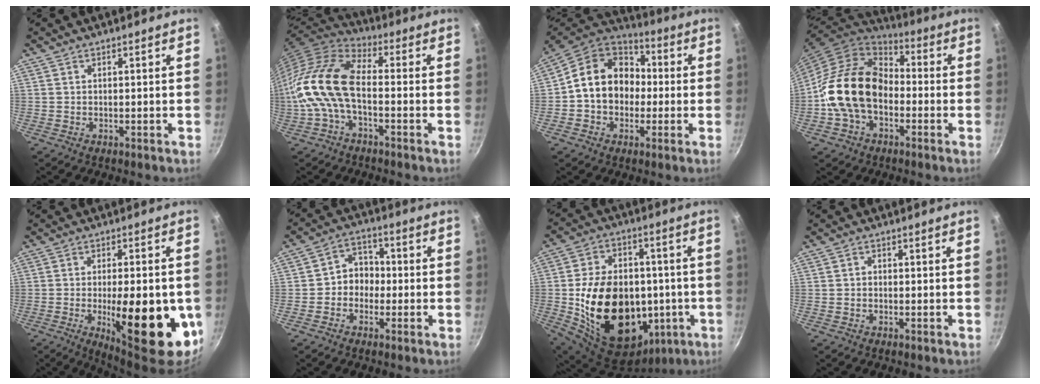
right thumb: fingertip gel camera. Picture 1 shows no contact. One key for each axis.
{"total": 15.5, "fx": -2.9, "fy": 8.2, "fz": 12.8, "tx": -0.250, "ty": 0.037, "tz": -0.074}
{"total": 16.4, "fx": 0.0, "fy": 13.4, "fz": 9.4, "tx": -0.121, "ty": 0.043, "tz": -0.015}
{"total": 17.6, "fx": -2.8, "fy": 12.6, "fz": 11.9, "tx": -0.181, "ty": 0.043, "tz": -0.065}
{"total": 20.6, "fx": -4.9, "fy": 7.1, "fz": 18.6, "tx": -0.236, "ty": 0.004, "tz": -0.058}
{"total": 6.3, "fx": -1.1, "fy": 5.4, "fz": 3.1, "tx": -0.007, "ty": 0.025, "tz": -0.031}
{"total": 27.7, "fx": -3.2, "fy": 19.7, "fz": 19.2, "tx": -0.316, "ty": 0.027, "tz": -0.028}
{"total": 1.0, "fx": -0.3, "fy": 0.9, "fz": 0.5, "tx": -0.008, "ty": 0.004, "tz": -0.009}